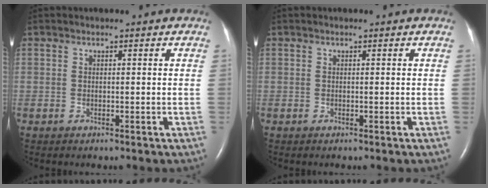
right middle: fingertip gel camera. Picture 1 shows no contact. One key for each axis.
{"total": 0.0}